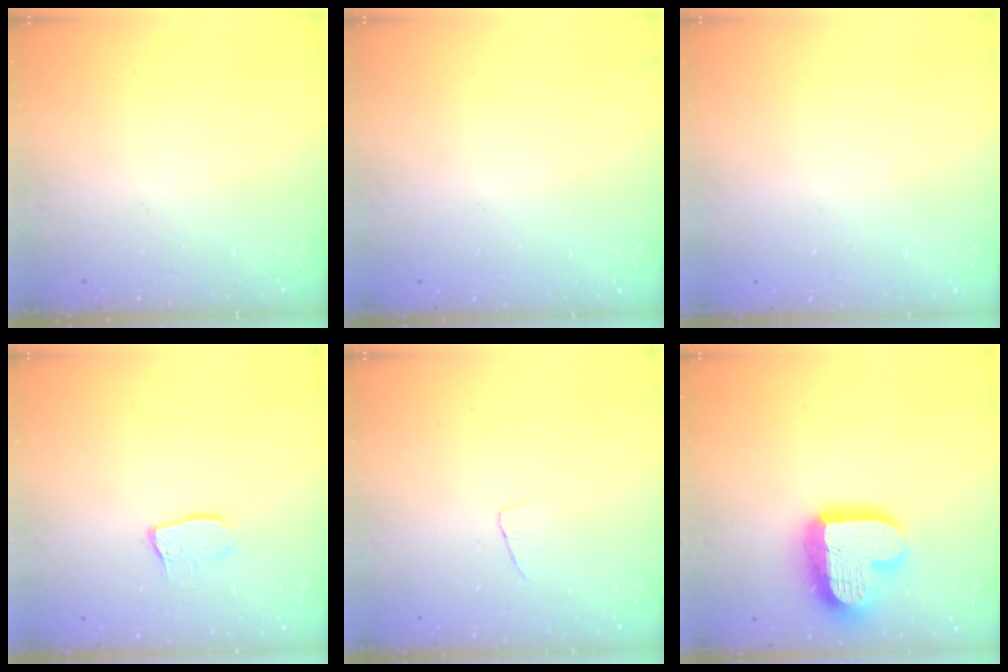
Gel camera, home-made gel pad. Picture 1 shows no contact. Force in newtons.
{"total": 0.0}
{"total": 0.0}
{"total": 6.9, "press": 6.9, "slide": 0.2}
{"total": 3.2, "press": 3.2, "slide": 0.2}
{"total": 18.6, "press": 18.6, "slide": 1.4}